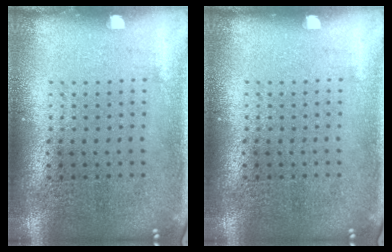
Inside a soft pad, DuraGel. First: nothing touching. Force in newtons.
{"total": 0.0}